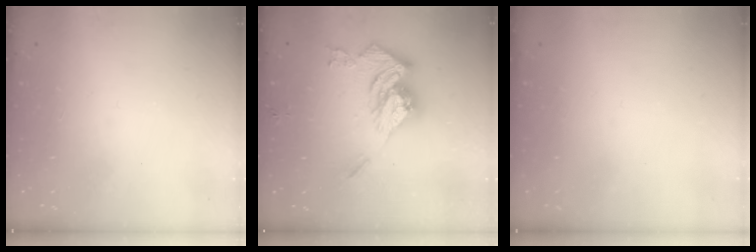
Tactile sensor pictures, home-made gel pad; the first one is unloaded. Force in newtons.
{"total": 16.4, "press": 16.4, "slide": 1.7}
{"total": 0.0}